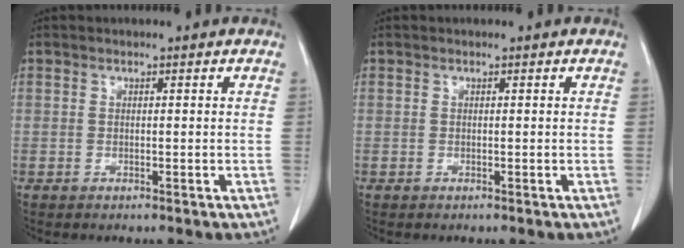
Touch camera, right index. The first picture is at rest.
{"total": 0.0}